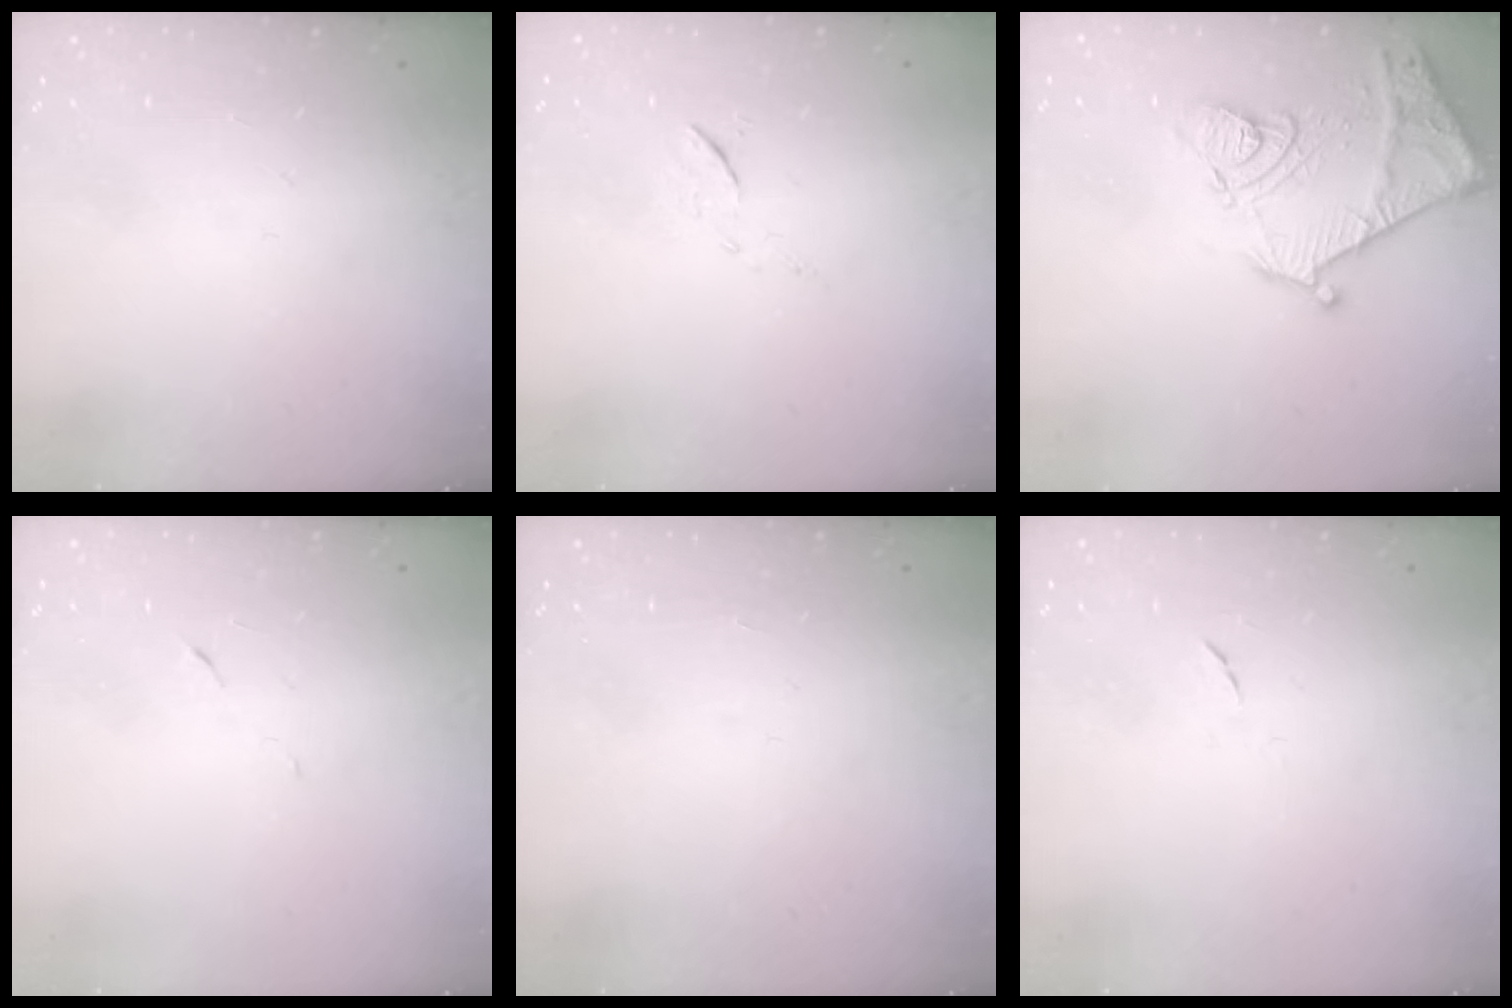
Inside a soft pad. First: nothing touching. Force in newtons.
{"total": 5.3, "press": 5.3, "slide": 0.6}
{"total": 14.3, "press": 14.3, "slide": 1.4}
{"total": 5.0, "press": 4.8, "slide": 1.4}
{"total": 1.7, "press": 1.7, "slide": 0.1}
{"total": 4.8, "press": 4.8, "slide": 0.5}